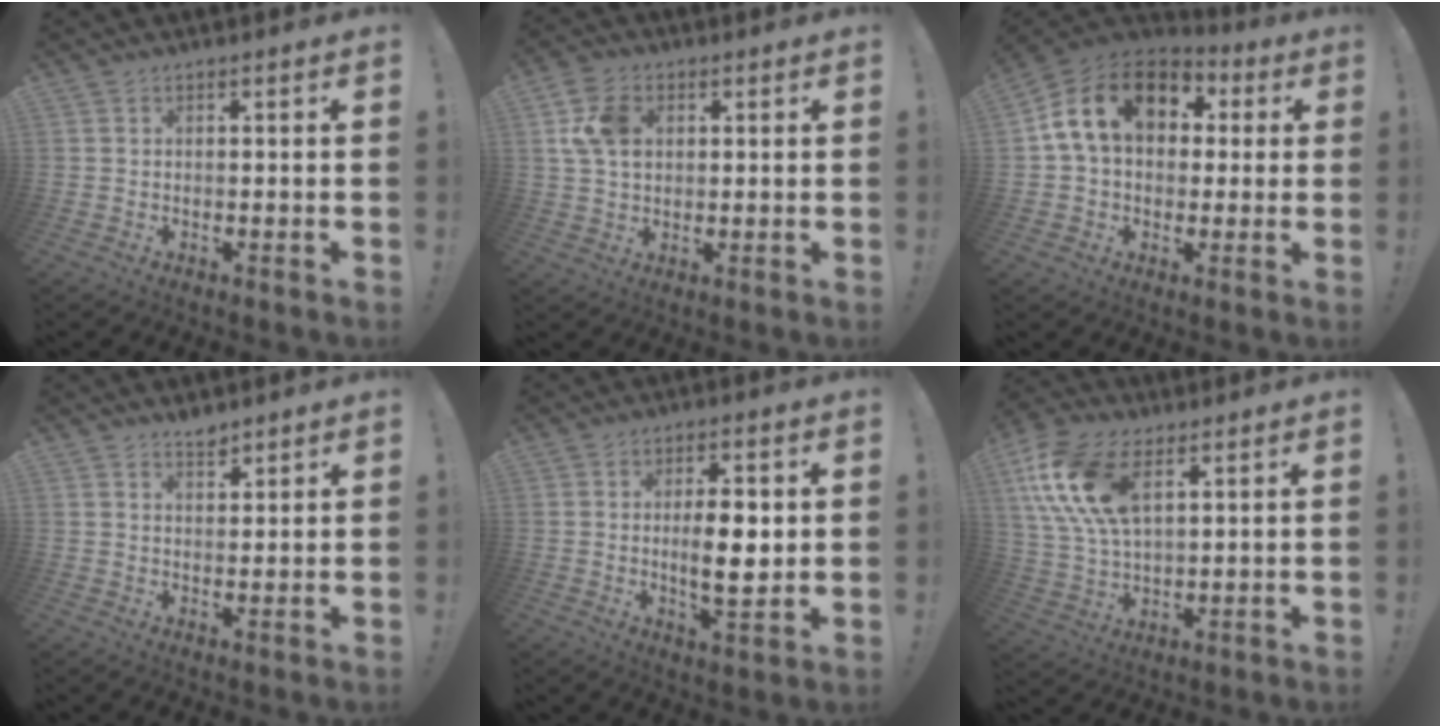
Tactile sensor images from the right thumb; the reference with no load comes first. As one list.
[{"total": 10.0, "force": [2.5, 7.3, 6.4], "torque": [-0.116, 0.008, 0.050]}, {"total": 18.1, "force": [5.3, 12.5, 12.0], "torque": [-0.194, 0.002, 0.095]}, {"total": 3.3, "force": [3.0, 0.9, 0.8], "torque": [0.011, -0.026, 0.050]}, {"total": 9.6, "force": [0.6, 3.2, 9.0], "torque": [-0.140, -0.010, 0.005]}, {"total": 17.7, "force": [7.7, 10.0, 12.4], "torque": [-0.268, -0.020, 0.140]}]